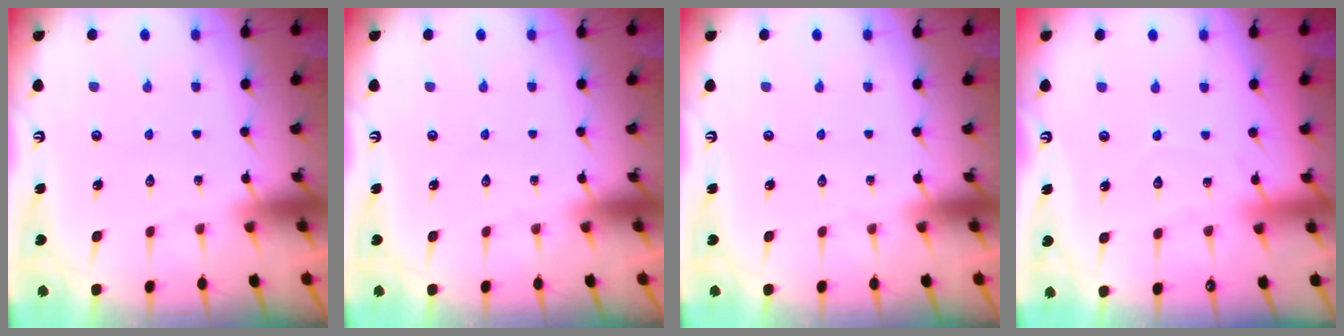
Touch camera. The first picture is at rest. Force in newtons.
{"total": 0.0}
{"total": 0.0}
{"total": 3.6, "press": 3.6, "slide": 0.4}